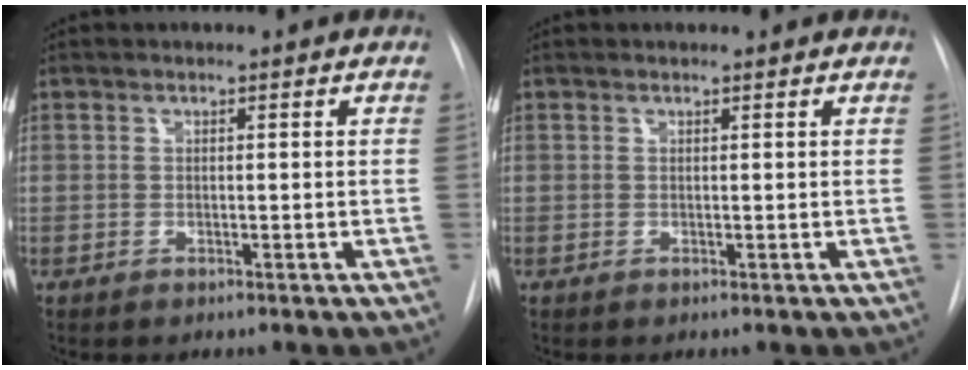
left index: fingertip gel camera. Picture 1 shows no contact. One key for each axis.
{"total": 1.3, "fx": 1.2, "fy": 0.3, "fz": 0.2, "tx": -0.013, "ty": 0.010, "tz": 0.011}